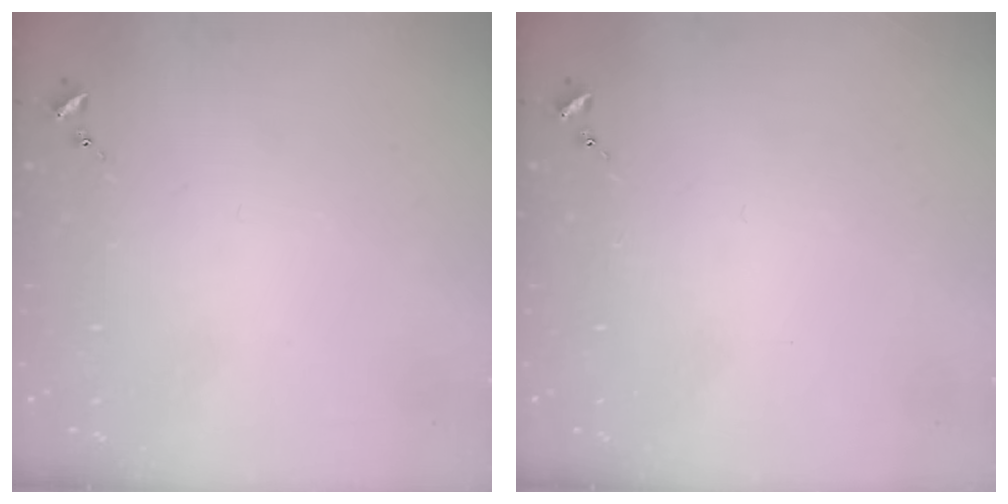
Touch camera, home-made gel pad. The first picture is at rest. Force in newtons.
{"total": 0.0}